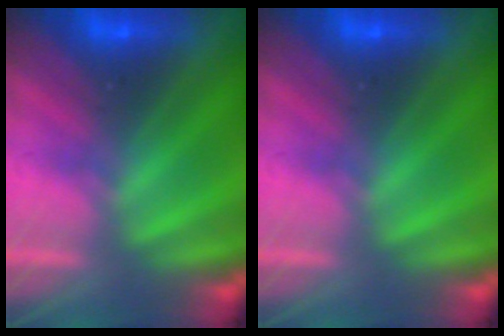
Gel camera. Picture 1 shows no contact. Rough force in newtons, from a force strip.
{"total": 0.0}